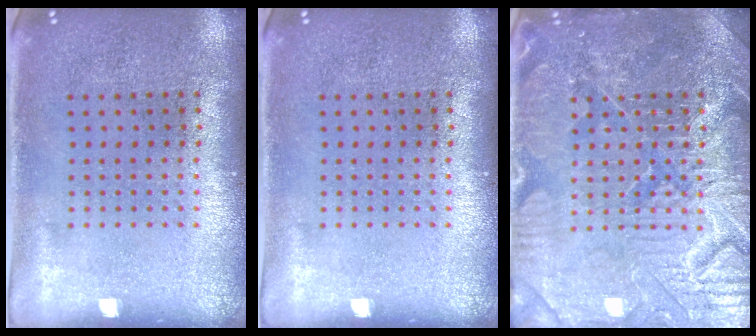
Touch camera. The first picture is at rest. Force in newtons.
{"total": 0.0}
{"total": 4.7, "press": 4.7, "slide": 0.6}